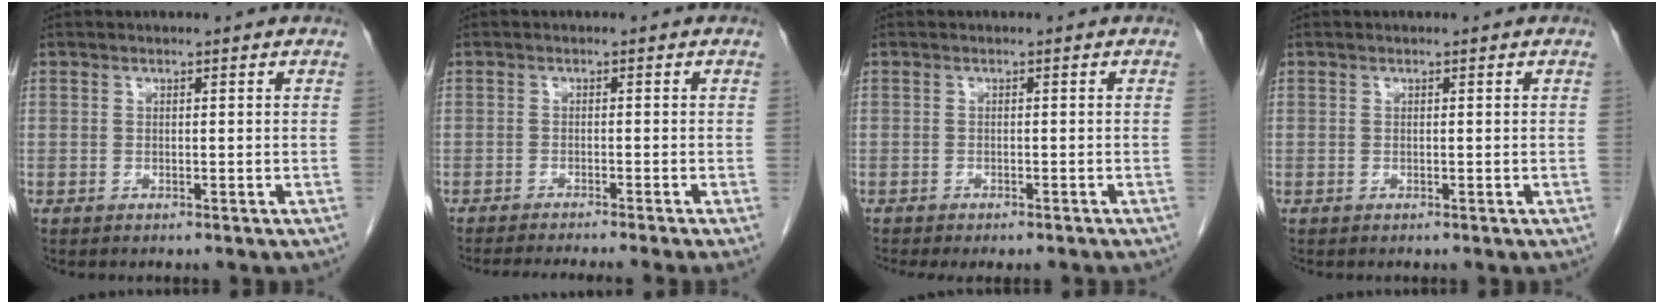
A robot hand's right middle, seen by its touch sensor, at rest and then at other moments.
{"total": 8.7, "force": [-7.7, -1.2, 4.1], "torque": [-0.031, -0.020, -0.111]}
{"total": 4.8, "force": [-4.1, 1.1, 2.1], "torque": [-0.017, -0.003, -0.055]}
{"total": 0.0}